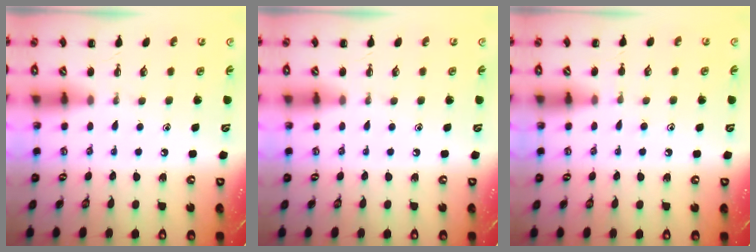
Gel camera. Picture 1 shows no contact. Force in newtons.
{"total": 0.0}
{"total": 5.0, "press": 4.8, "slide": 1.6}